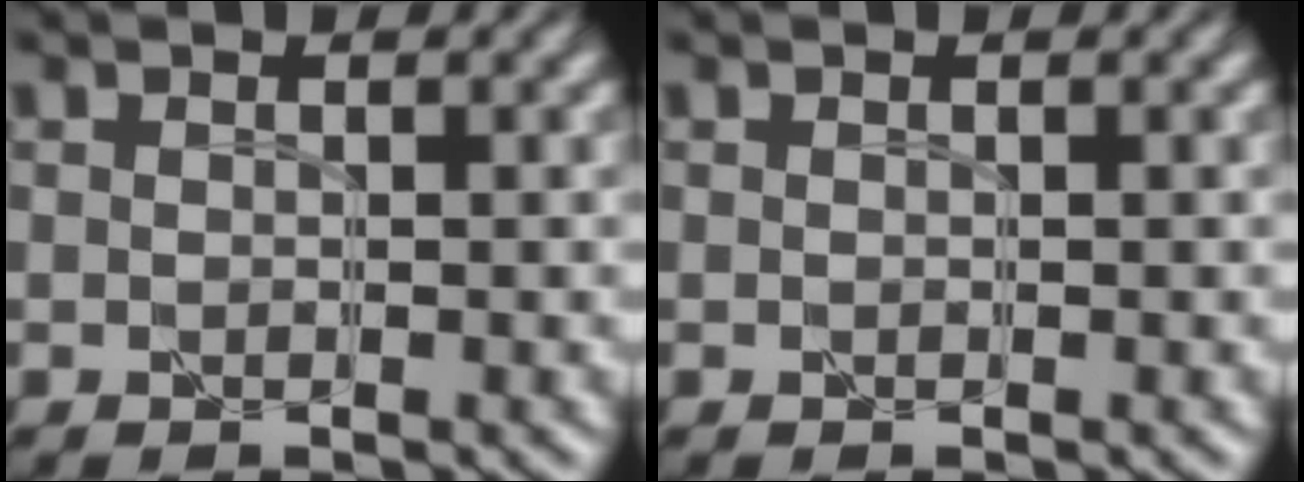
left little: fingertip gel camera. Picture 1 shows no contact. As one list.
[{"total": 0.0}]